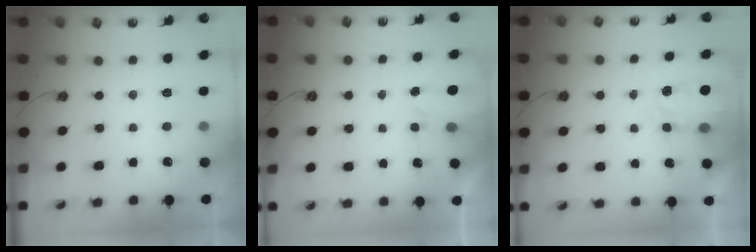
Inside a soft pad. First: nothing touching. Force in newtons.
{"total": 2.1, "press": 2.1, "slide": 0.4}
{"total": 3.8, "press": 3.8, "slide": 0.6}